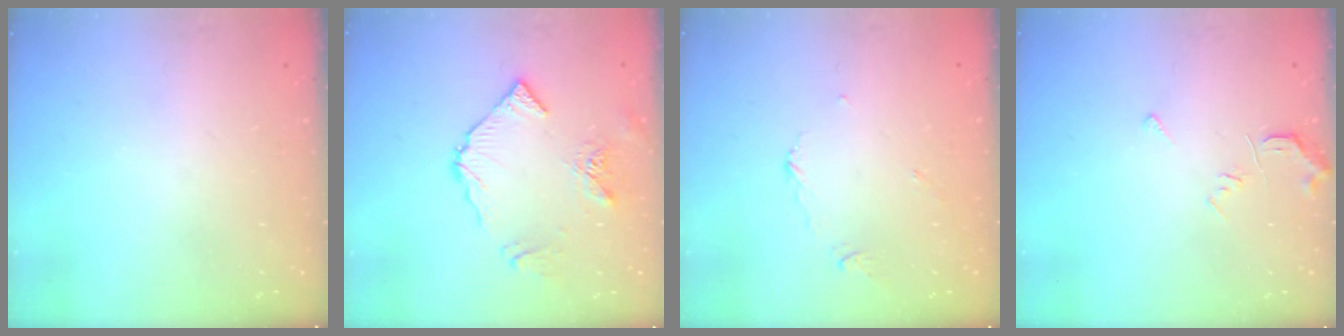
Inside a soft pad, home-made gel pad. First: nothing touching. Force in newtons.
{"total": 9.6, "press": 9.6, "slide": 0.6}
{"total": 3.6, "press": 3.6, "slide": 0.5}
{"total": 5.7, "press": 5.7, "slide": 0.6}